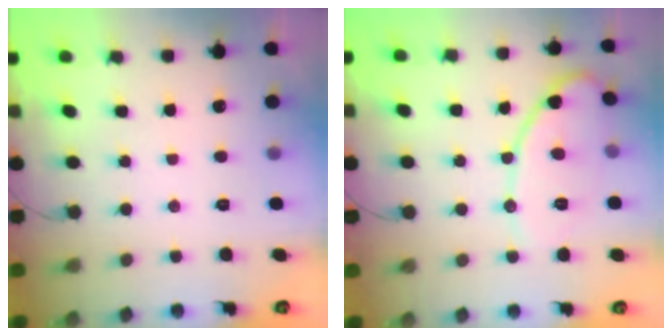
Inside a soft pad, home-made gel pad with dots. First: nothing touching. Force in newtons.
{"total": 11.9, "press": 11.8, "slide": 0.5}